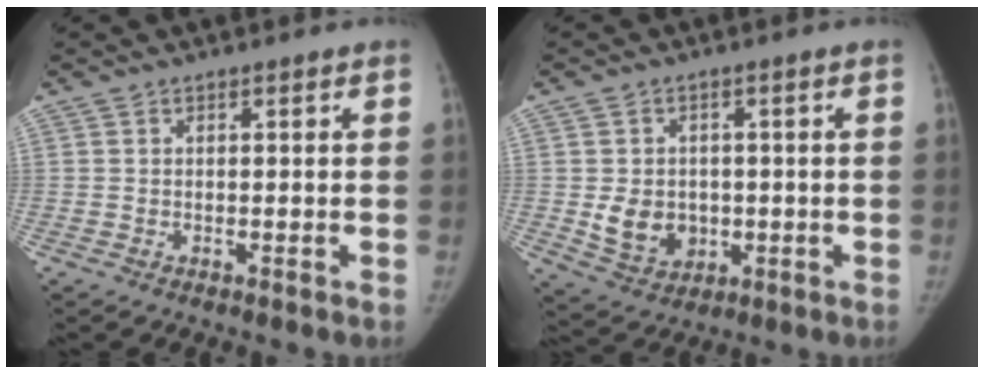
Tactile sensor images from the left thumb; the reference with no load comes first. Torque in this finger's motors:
{"motor_torque": [0.76, 0.78, 0.47, -0.09, 0.14]}